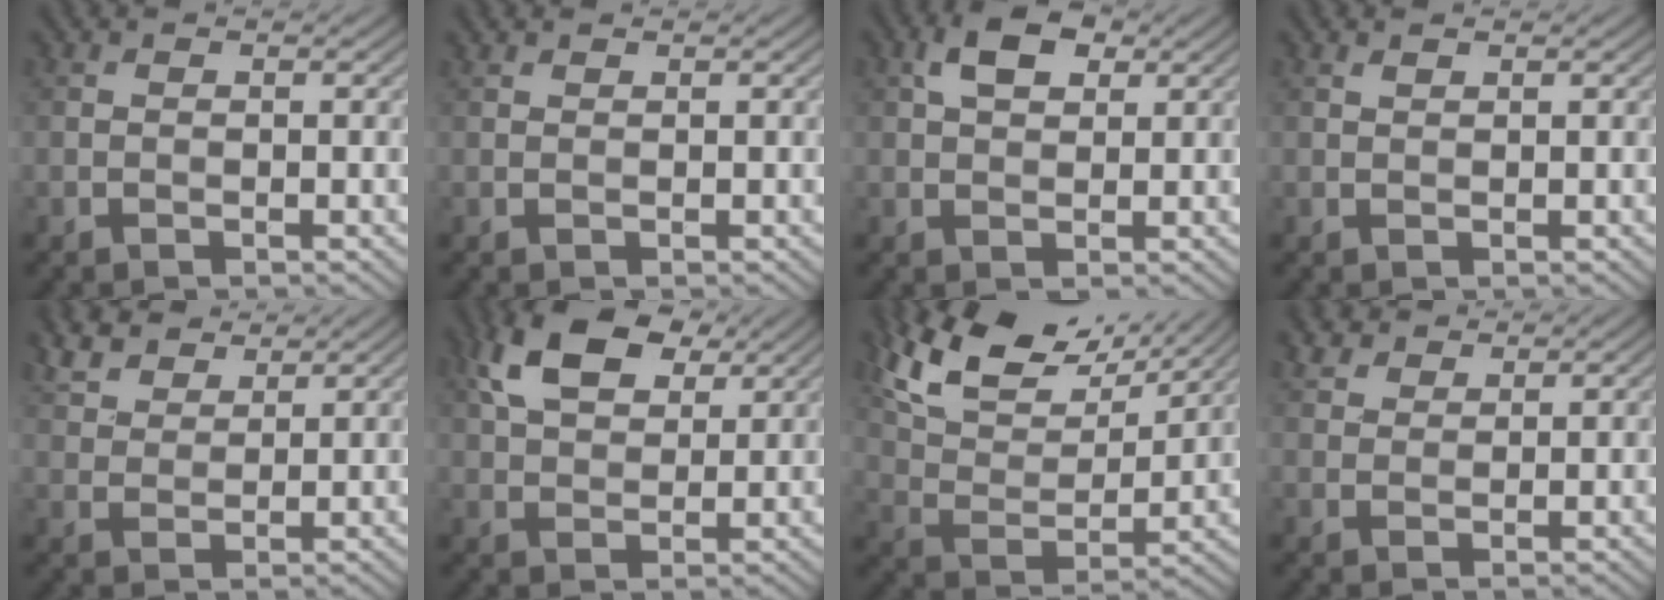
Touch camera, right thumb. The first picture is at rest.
{"total": 0.6, "force": [0.6, 0.1, 0.1], "torque": [-0.006, 0.003, 0.016]}
{"total": 4.7, "force": [2.0, 2.8, 3.3], "torque": [-0.064, 0.008, 0.030]}
{"total": 0.6, "force": [0.5, 0.1, 0.3], "torque": [-0.008, 0.001, 0.012]}
{"total": 5.9, "force": [4.6, 2.5, 2.6], "torque": [-0.068, 0.012, 0.096]}
{"total": 10.0, "force": [5.1, 5.5, 6.7], "torque": [-0.148, 0.016, 0.097]}
{"total": 14.2, "force": [9.8, 5.9, 8.4], "torque": [-0.187, 0.013, 0.165]}
{"total": 2.9, "force": [2.3, 1.5, 1.0], "torque": [-0.026, 0.007, 0.051]}